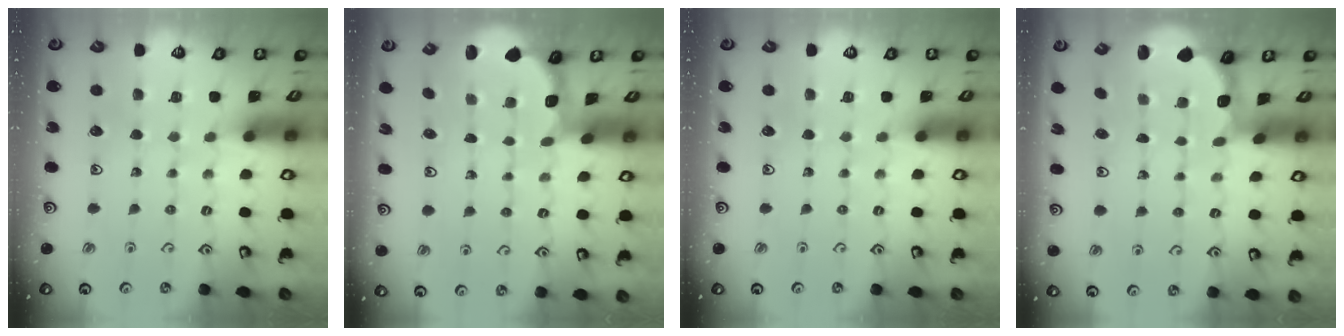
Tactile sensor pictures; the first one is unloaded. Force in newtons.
{"total": 1.8, "press": 1.6, "slide": 0.7}
{"total": 0.0}
{"total": 1.8, "press": 1.7, "slide": 0.7}